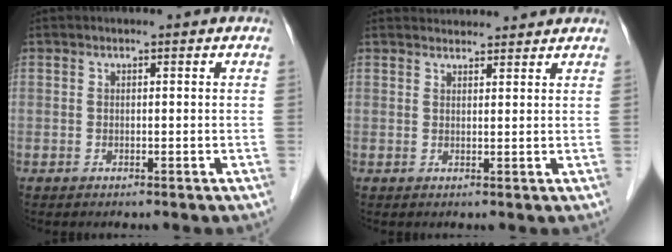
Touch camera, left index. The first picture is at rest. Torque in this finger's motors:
{"motor_torque": [-0.80, -0.85, 0.00, -0.01]}